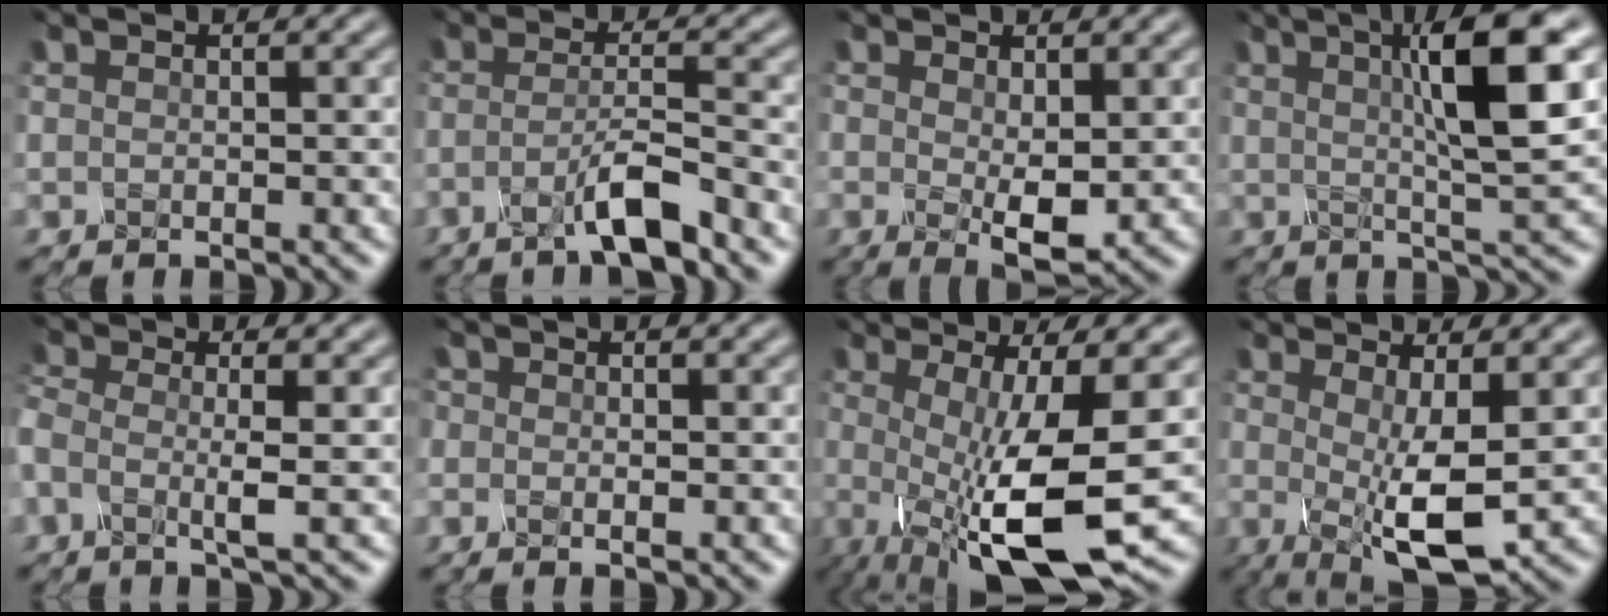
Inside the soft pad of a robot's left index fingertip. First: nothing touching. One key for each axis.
{"total": 4.1, "fx": -2.7, "fy": 0.4, "fz": 3.0, "tx": -0.047, "ty": 0.004, "tz": -0.059}
{"total": 3.5, "fx": 0.1, "fy": 1.4, "fz": 3.2, "tx": -0.066, "ty": -0.012, "tz": 0.008}
{"total": 8.5, "fx": 2.1, "fy": 1.6, "fz": 8.0, "tx": -0.110, "ty": 0.002, "tz": 0.030}
{"total": 3.1, "fx": -1.3, "fy": 0.7, "fz": 2.7, "tx": -0.054, "ty": -0.002, "tz": -0.034}
{"total": 1.4, "fx": -0.2, "fy": 0.9, "fz": 1.0, "tx": -0.014, "ty": -0.002, "tz": -0.005}
{"total": 12.3, "fx": -2.9, "fy": 3.4, "fz": 11.5, "tx": -0.189, "ty": -0.022, "tz": -0.046}
{"total": 6.4, "fx": -0.6, "fy": 1.8, "fz": 6.1, "tx": -0.105, "ty": -0.011, "tz": -0.010}